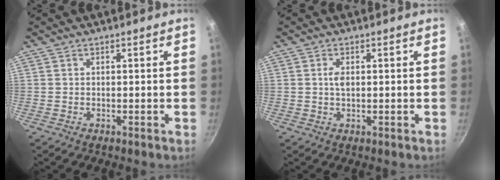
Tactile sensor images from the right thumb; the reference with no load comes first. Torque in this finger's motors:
{"motor_torque": [0.52, 0.48, 0.31, -0.04, 0.07]}